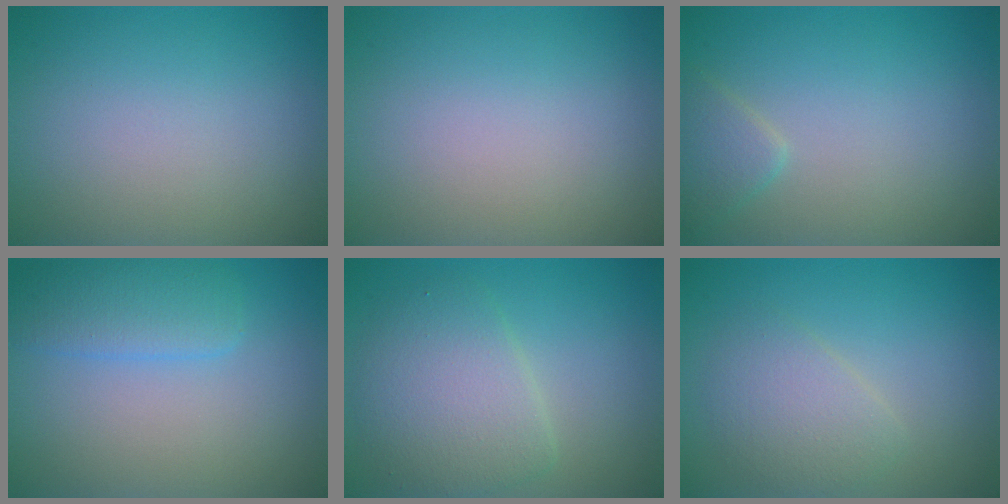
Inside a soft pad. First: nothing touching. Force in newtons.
{"total": 0.0}
{"total": 1.8, "press": 1.8, "slide": 0.1}
{"total": 3.1, "press": 3.1, "slide": 0.2}
{"total": 5.0, "press": 5.0, "slide": 0.1}
{"total": 2.8, "press": 2.8, "slide": 0.0}